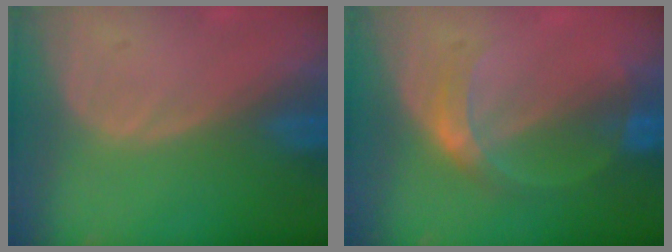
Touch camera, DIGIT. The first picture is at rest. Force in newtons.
{"total": 5.1, "press": 4.8, "slide": 1.8}